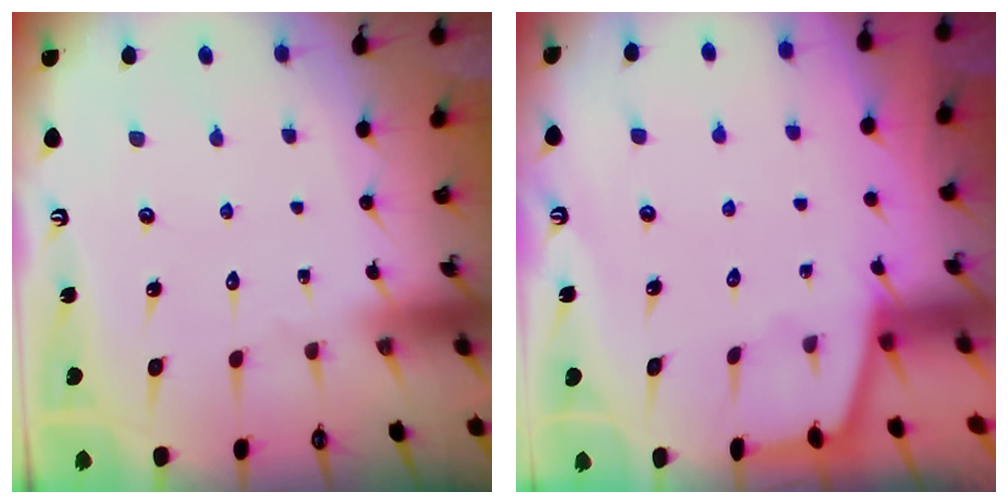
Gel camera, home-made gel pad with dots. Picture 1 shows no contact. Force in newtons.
{"total": 1.2, "press": 1.1, "slide": 0.3}